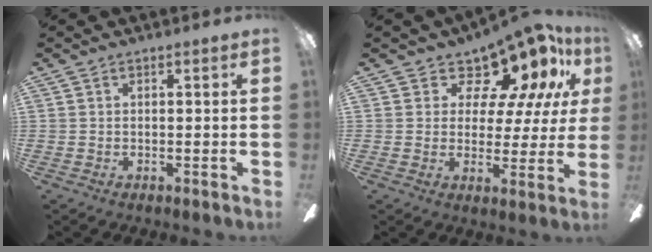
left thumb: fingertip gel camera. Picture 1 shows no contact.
{"total": 12.9, "force": [9.7, 6.2, 5.9], "torque": [-0.087, -0.078, 0.167]}